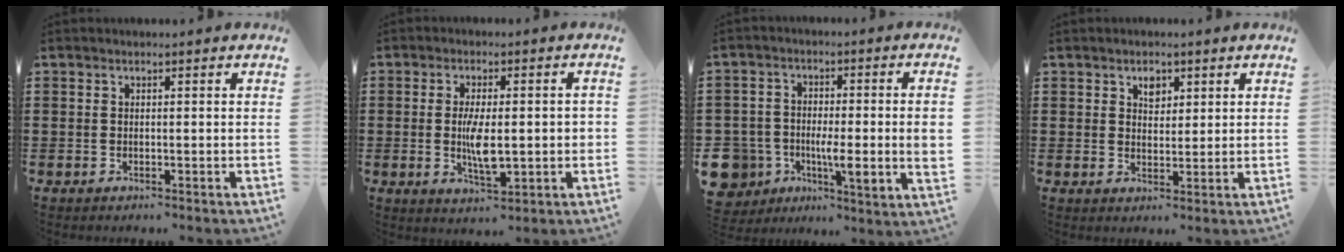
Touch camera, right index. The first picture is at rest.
{"total": 7.0, "force": [-0.2, 2.0, 6.7], "torque": [-0.138, -0.004, -0.011]}
{"total": 8.0, "force": [-2.1, 5.3, 5.6], "torque": [-0.135, -0.007, -0.040]}
{"total": 2.6, "force": [1.5, 1.7, 1.3], "torque": [-0.015, -0.001, 0.025]}